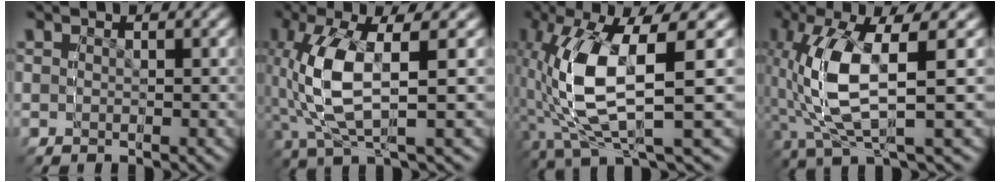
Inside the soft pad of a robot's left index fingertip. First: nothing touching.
{"total": 4.7, "force": [0.5, 1.4, 4.4], "torque": [-0.107, 0.022, 0.018]}
{"total": 10.2, "force": [1.6, 5.1, 8.6], "torque": [-0.194, 0.022, 0.026]}
{"total": 7.5, "force": [1.2, 3.1, 6.7], "torque": [-0.158, 0.019, 0.027]}